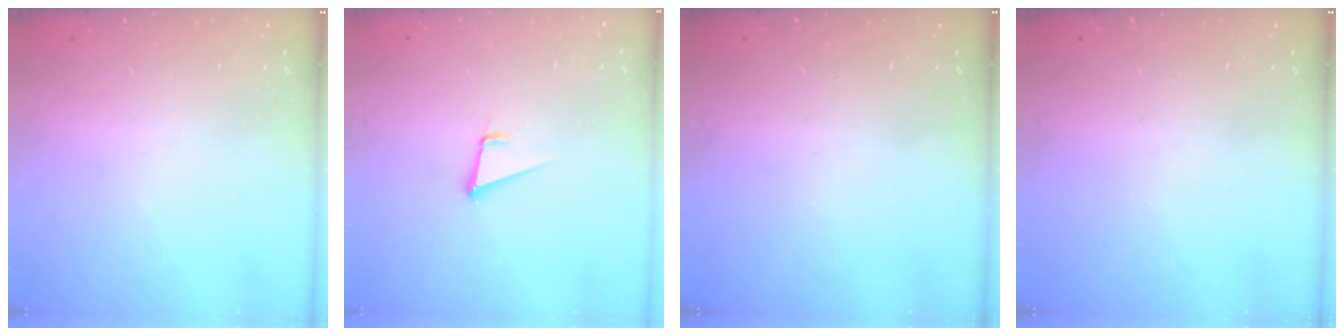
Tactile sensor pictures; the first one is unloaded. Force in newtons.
{"total": 4.3, "press": 3.4, "slide": 2.6}
{"total": 0.0}
{"total": 0.0}